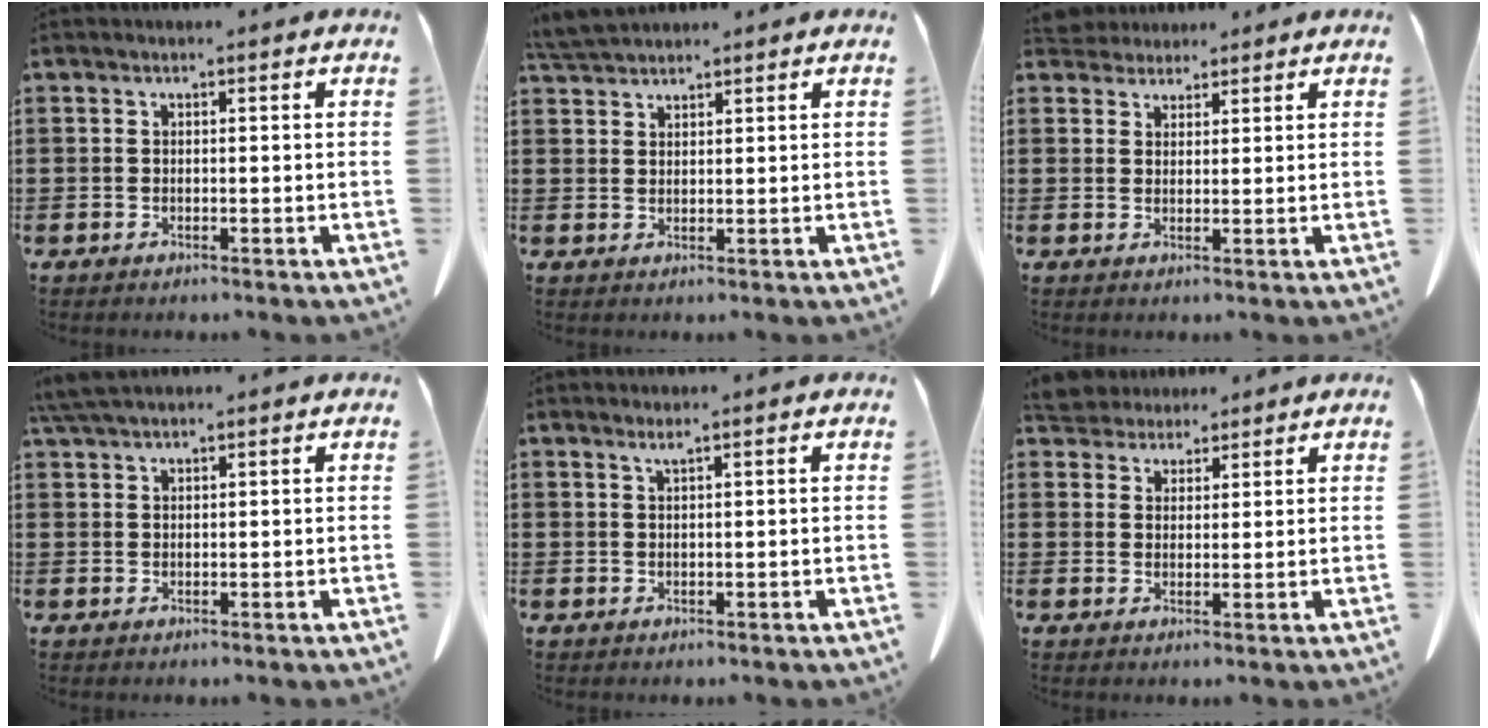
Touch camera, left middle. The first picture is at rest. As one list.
[{"total": 3.7, "force": [3.5, 0.5, 1.0], "torque": [-0.029, -0.003, 0.068]}, {"total": 2.9, "force": [2.7, 1.0, 0.0], "torque": [-0.009, 0.001, 0.053]}, {"total": 3.4, "force": [2.9, 0.5, 1.7], "torque": [-0.042, 0.001, 0.056]}, {"total": 1.0, "force": [0.8, -0.1, 0.6], "torque": [-0.011, -0.003, 0.015]}, {"total": 3.9, "force": [3.6, 1.4, 0.2], "torque": [-0.019, -0.006, 0.069]}]